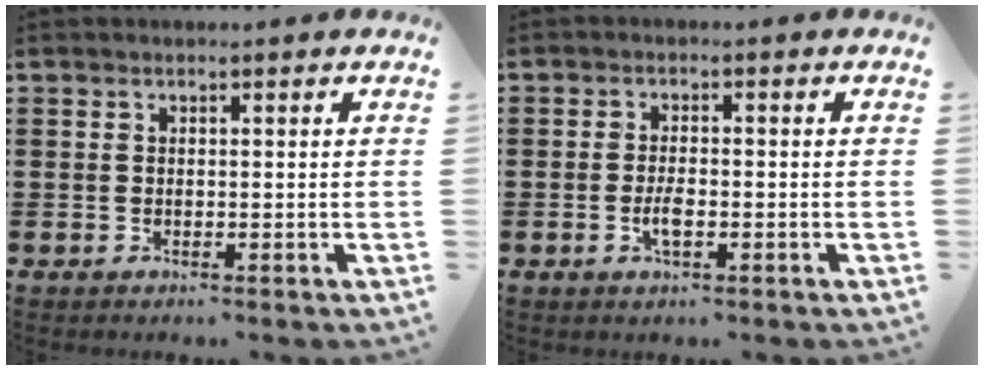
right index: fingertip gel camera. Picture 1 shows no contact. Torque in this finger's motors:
{"motor_torque": [2.14, 0.00, 0.28, 0.09]}